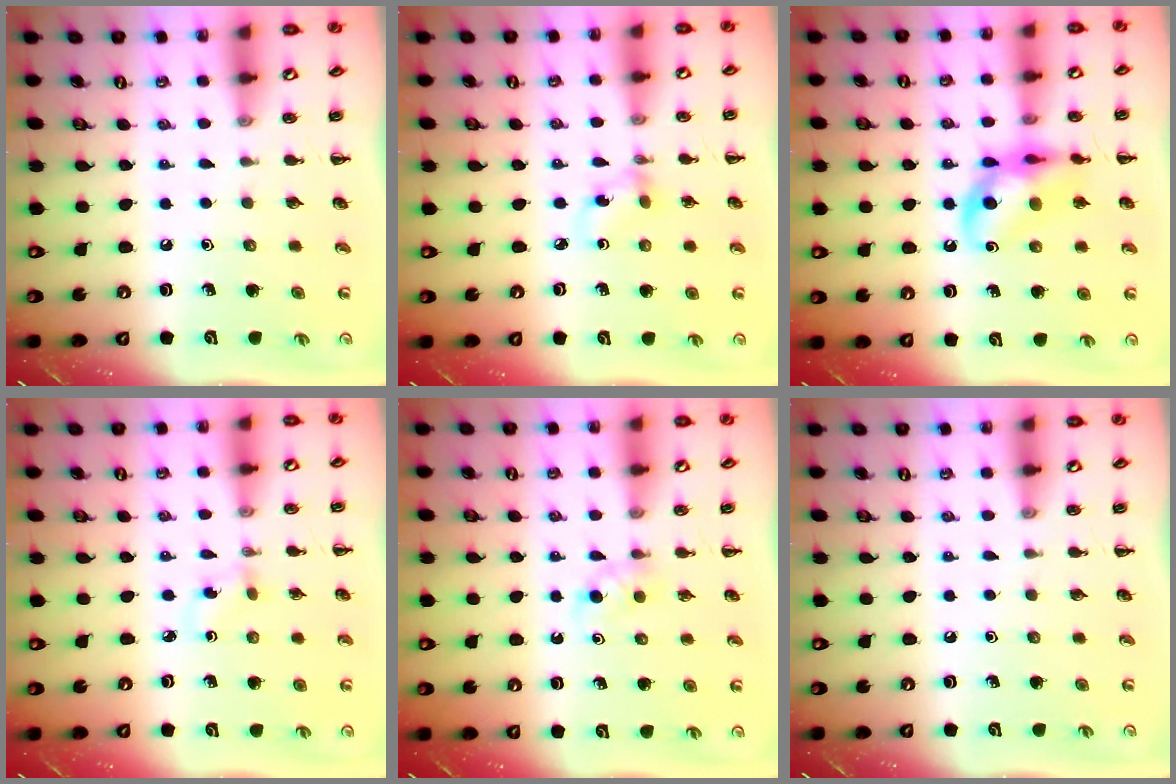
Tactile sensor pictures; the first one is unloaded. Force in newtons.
{"total": 2.9, "press": 2.7, "slide": 0.9}
{"total": 12.6, "press": 12.4, "slide": 2.3}
{"total": 1.7, "press": 1.5, "slide": 0.9}
{"total": 3.0, "press": 2.7, "slide": 1.4}
{"total": 0.0}